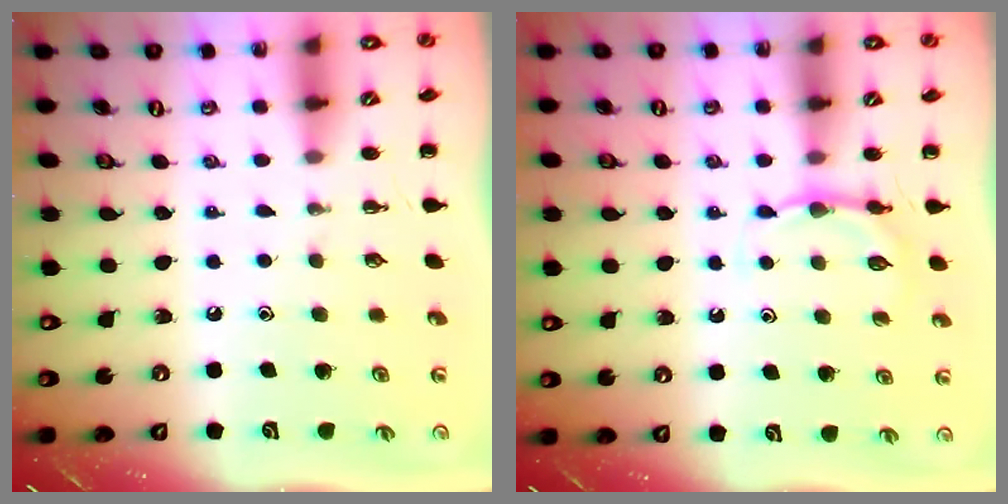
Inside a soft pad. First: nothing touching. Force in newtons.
{"total": 4.0, "press": 3.7, "slide": 1.5}